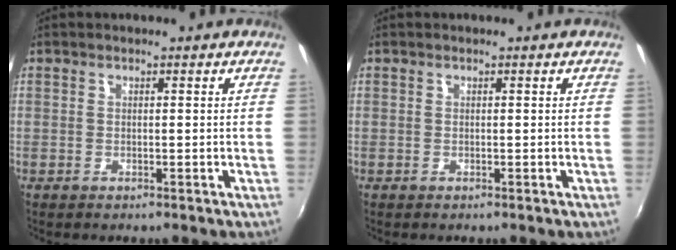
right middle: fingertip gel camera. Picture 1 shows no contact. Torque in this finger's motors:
{"motor_torque": [0.00, 0.00, 0.00, 0.00]}